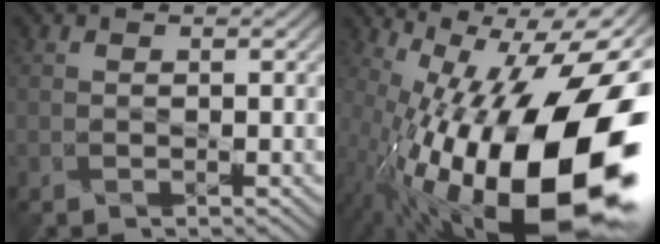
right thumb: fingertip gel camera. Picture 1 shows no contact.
{"total": 19.2, "force": [-2.7, 8.6, 16.9], "torque": [-0.261, -0.006, -0.048]}